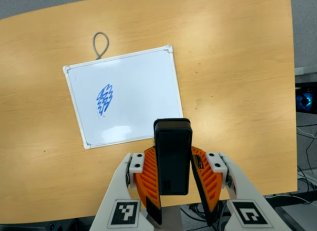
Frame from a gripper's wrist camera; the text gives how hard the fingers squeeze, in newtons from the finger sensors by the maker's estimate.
{"total": 6.1, "left": 5.2, "right": 7.0}